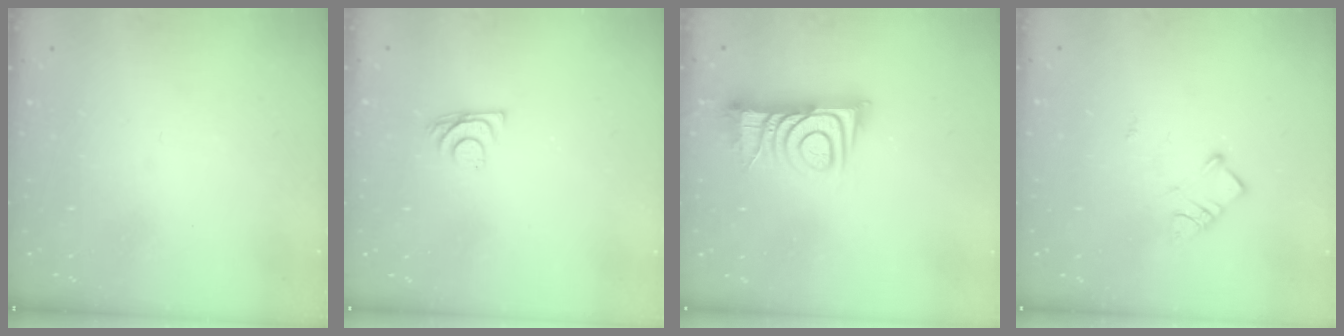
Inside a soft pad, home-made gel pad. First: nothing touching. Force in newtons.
{"total": 7.2, "press": 7.2, "slide": 0.6}
{"total": 10.8, "press": 10.8, "slide": 0.3}
{"total": 3.6, "press": 3.5, "slide": 0.4}